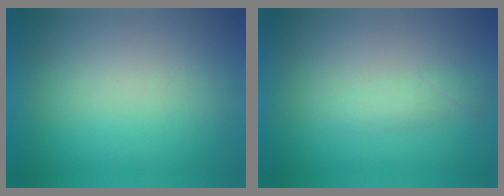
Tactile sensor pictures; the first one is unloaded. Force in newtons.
{"total": 1.8}